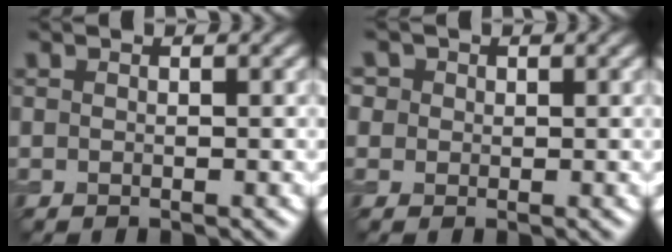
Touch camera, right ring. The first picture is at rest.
{"total": 2.9, "force": [1.4, 2.3, 1.1], "torque": [-0.028, 0.005, 0.019]}